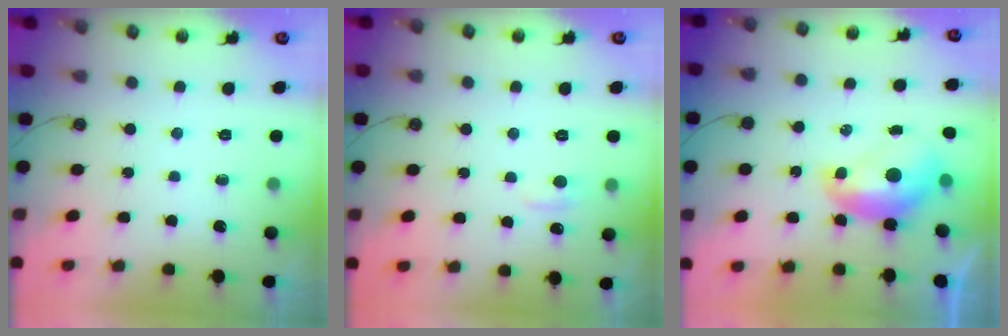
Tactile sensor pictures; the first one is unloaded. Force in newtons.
{"total": 1.4, "press": 1.3, "slide": 0.7}
{"total": 2.0, "press": 2.0, "slide": 0.2}